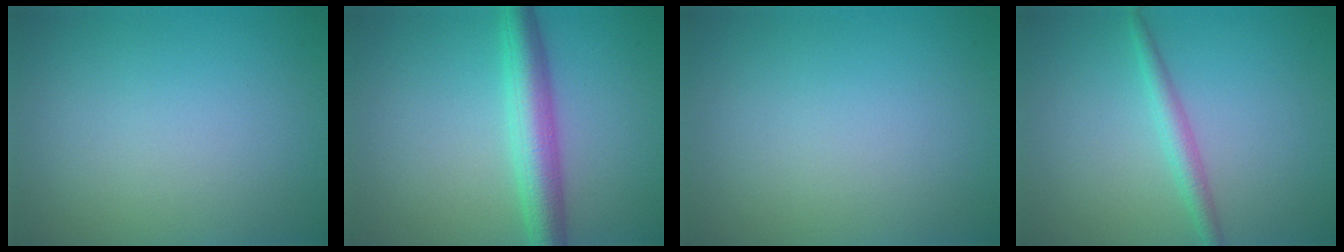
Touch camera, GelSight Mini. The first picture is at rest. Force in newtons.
{"total": 4.6, "press": 4.6, "slide": 0.1}
{"total": 0.0}
{"total": 1.9, "press": 1.9, "slide": 0.0}